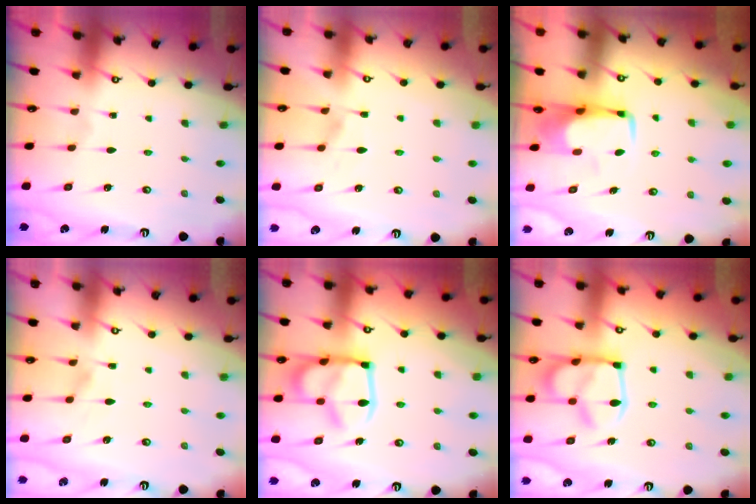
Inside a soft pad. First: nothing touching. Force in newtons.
{"total": 1.6, "press": 1.3, "slide": 1.0}
{"total": 0.0}
{"total": 1.8, "press": 1.6, "slide": 0.9}
{"total": 16.8, "press": 16.7, "slide": 1.8}
{"total": 11.6, "press": 11.5, "slide": 1.4}